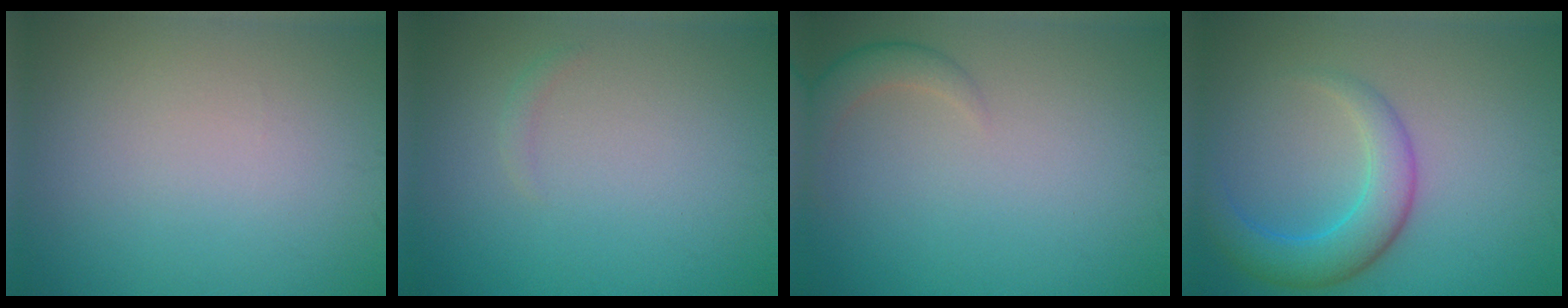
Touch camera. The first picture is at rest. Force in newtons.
{"total": 0.7, "press": 0.7, "slide": 0.0}
{"total": 2.0, "press": 2.0, "slide": 0.1}
{"total": 4.5, "press": 4.5, "slide": 0.3}